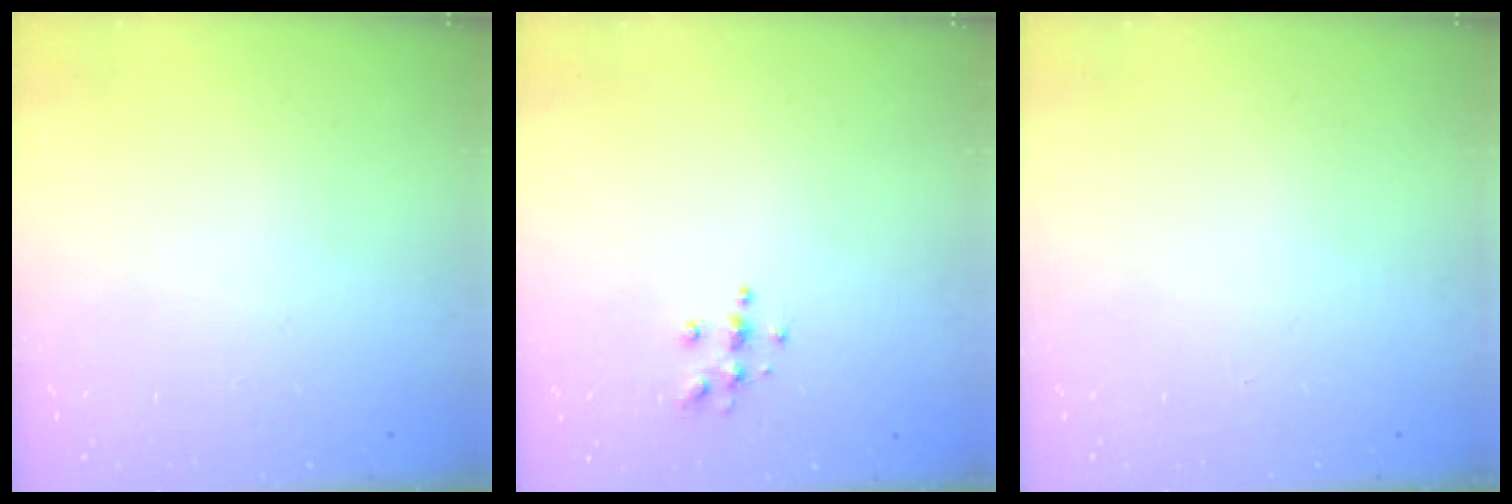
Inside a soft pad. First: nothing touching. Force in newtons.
{"total": 4.4, "press": 4.4, "slide": 0.3}
{"total": 0.0}